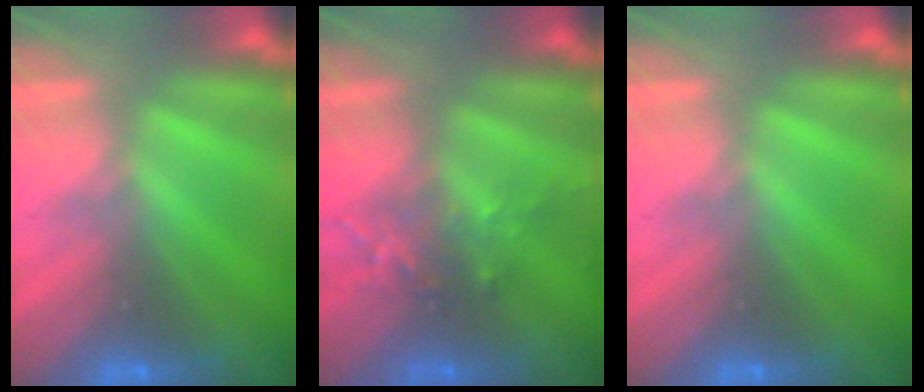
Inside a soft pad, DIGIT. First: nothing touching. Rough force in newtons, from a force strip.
{"total": 2.6}
{"total": 0.0}